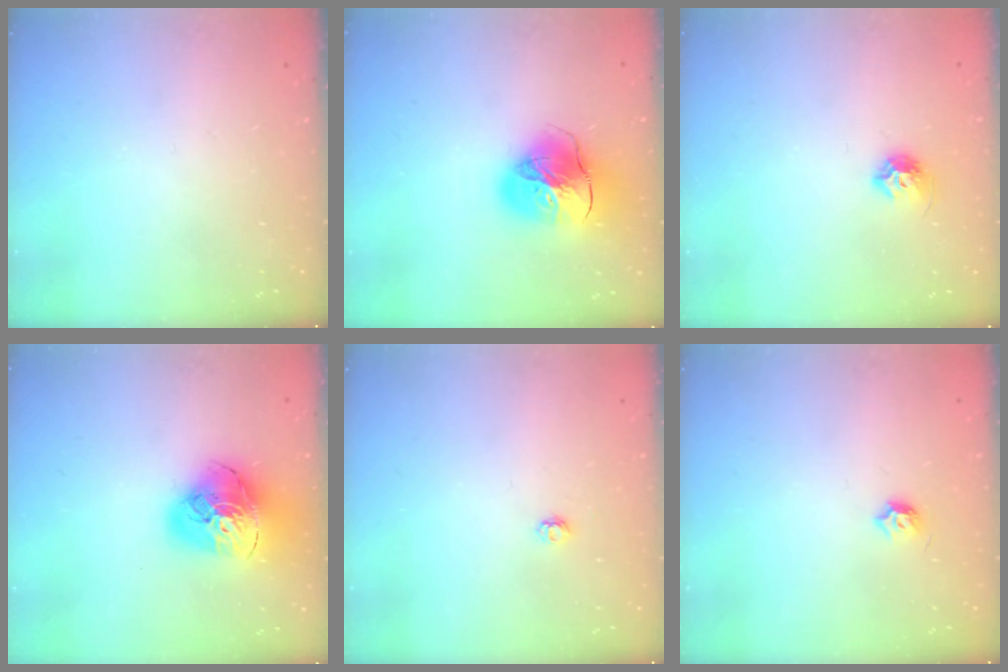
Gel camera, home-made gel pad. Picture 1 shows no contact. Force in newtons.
{"total": 19.2, "press": 19.0, "slide": 2.1}
{"total": 7.0, "press": 7.0, "slide": 0.8}
{"total": 19.9, "press": 19.8, "slide": 2.2}
{"total": 2.9, "press": 2.9, "slide": 0.4}
{"total": 4.0, "press": 3.8, "slide": 1.0}